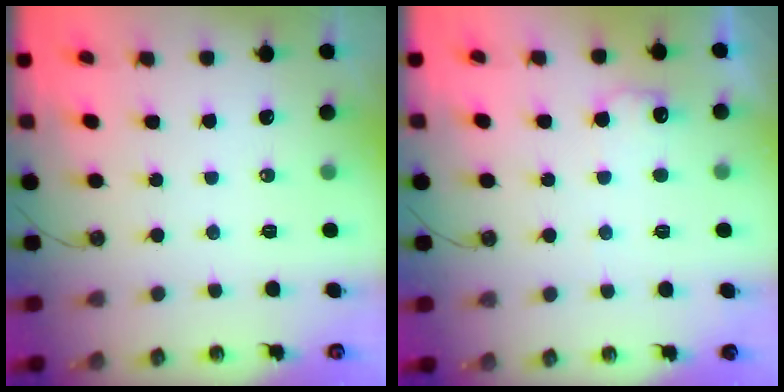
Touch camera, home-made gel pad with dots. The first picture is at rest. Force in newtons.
{"total": 7.2, "press": 7.2, "slide": 0.6}